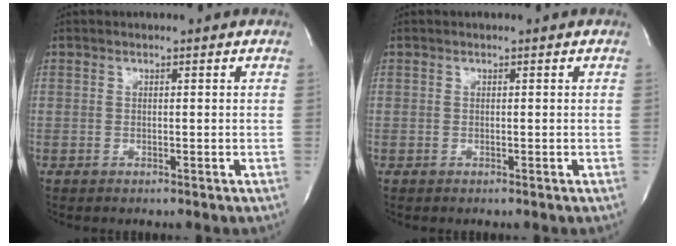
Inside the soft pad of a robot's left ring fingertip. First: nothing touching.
{"total": 0.0}